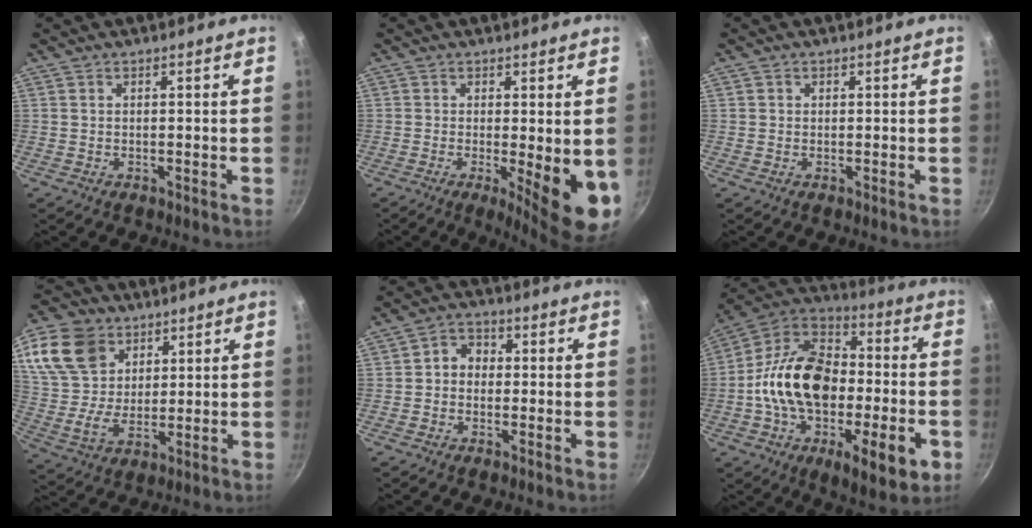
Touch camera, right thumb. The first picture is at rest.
{"total": 9.9, "force": [-1.5, 2.5, 9.4], "torque": [-0.110, -0.014, -0.011]}
{"total": 0.7, "force": [0.1, 0.6, 0.1], "torque": [0.003, -0.001, -0.001]}
{"total": 17.4, "force": [9.0, 12.2, 8.5], "torque": [-0.167, -0.016, 0.173]}
{"total": 4.2, "force": [-0.2, 3.7, 2.1], "torque": [-0.010, 0.012, -0.015]}
{"total": 28.9, "force": [-5.2, 15.7, 23.7], "torque": [-0.371, 0.033, -0.094]}